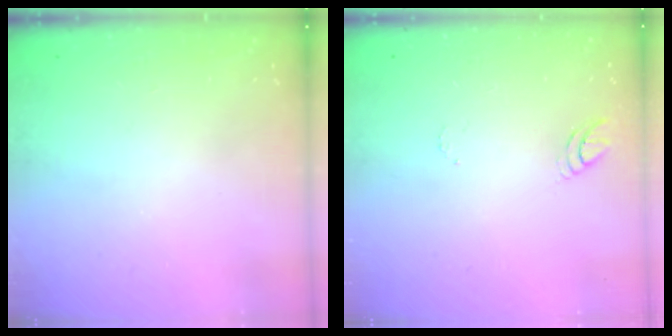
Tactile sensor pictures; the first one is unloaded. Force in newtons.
{"total": 3.4, "press": 3.4, "slide": 0.3}